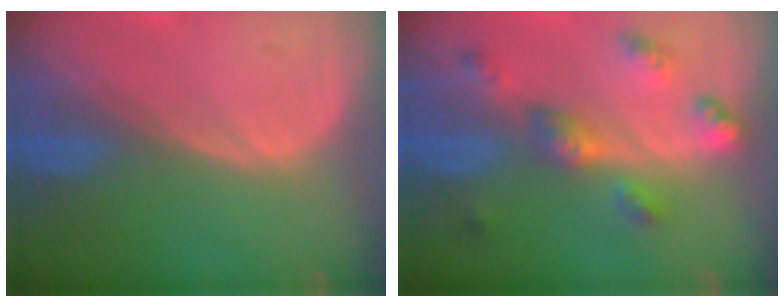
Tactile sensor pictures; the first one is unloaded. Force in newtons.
{"total": 6.5, "press": 5.9, "slide": 2.7}